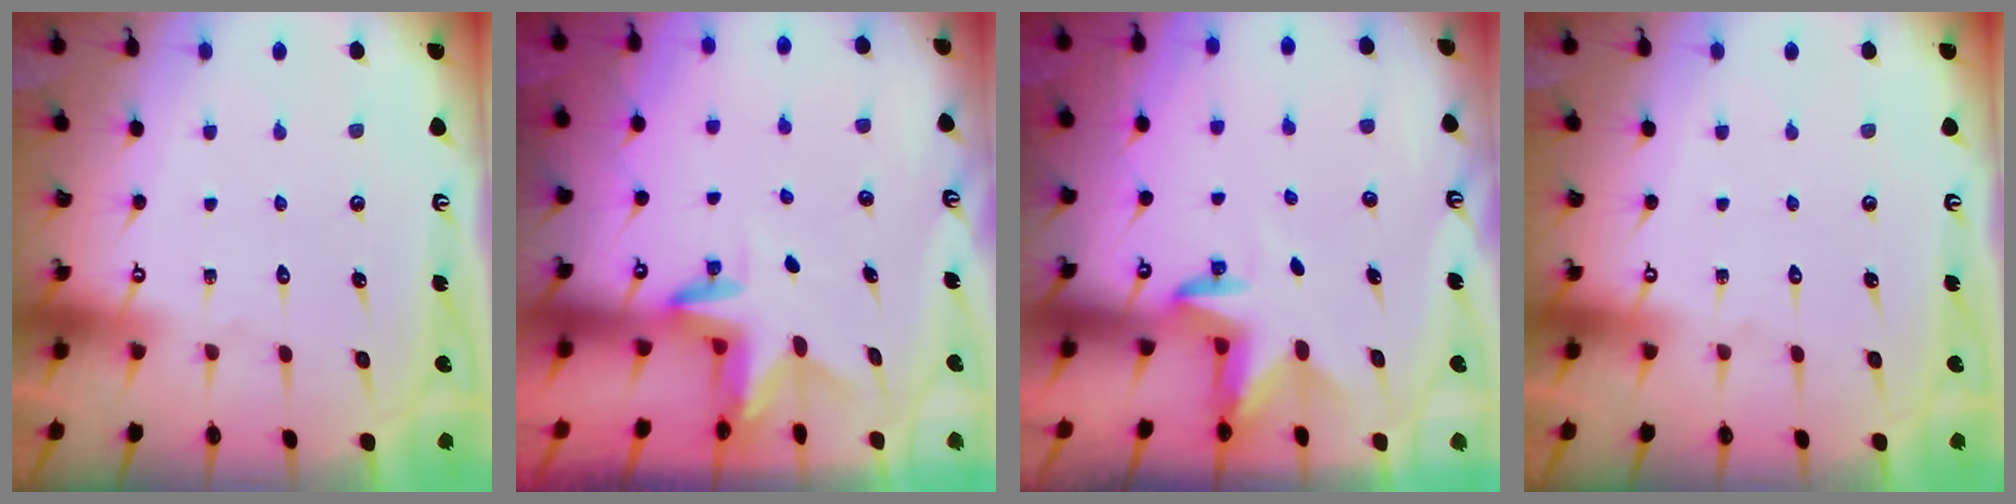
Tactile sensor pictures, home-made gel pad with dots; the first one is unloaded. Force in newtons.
{"total": 3.0, "press": 3.0, "slide": 0.2}
{"total": 3.3, "press": 3.2, "slide": 0.7}
{"total": 0.0}